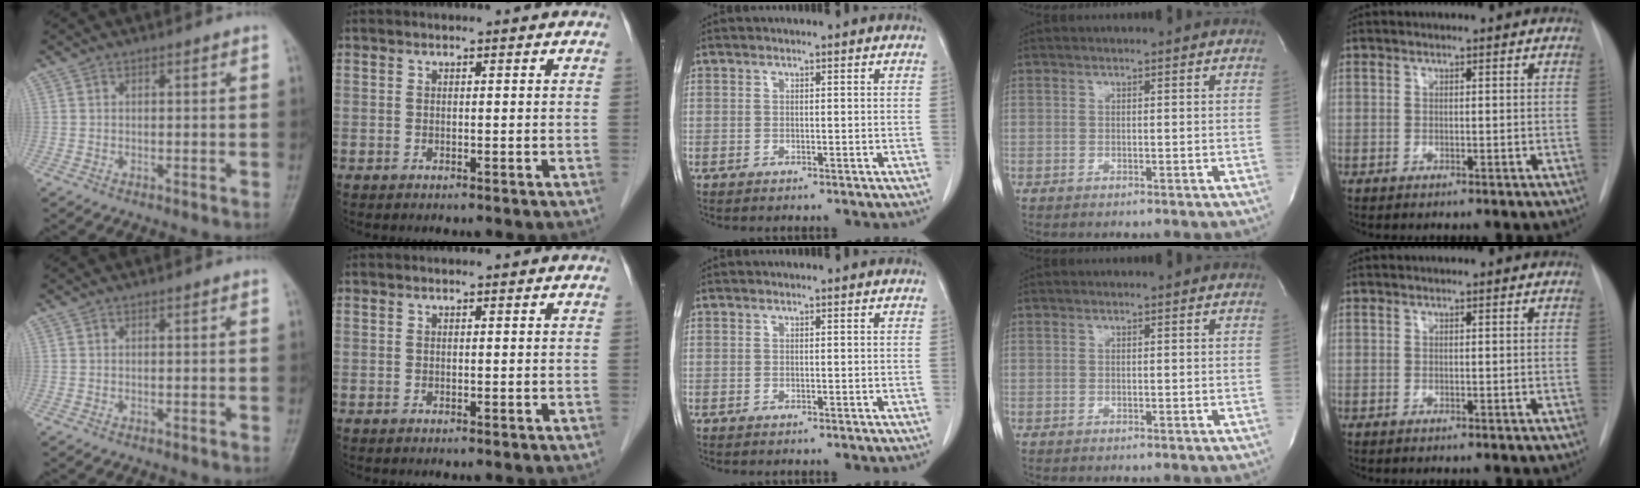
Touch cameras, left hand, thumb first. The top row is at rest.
{}